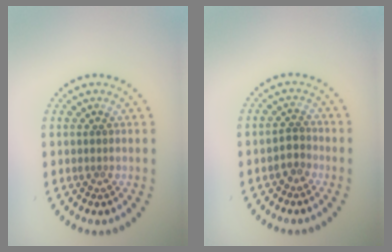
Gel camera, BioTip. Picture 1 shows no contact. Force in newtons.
{"total": 1.6, "press": 1.3, "slide": 0.9}